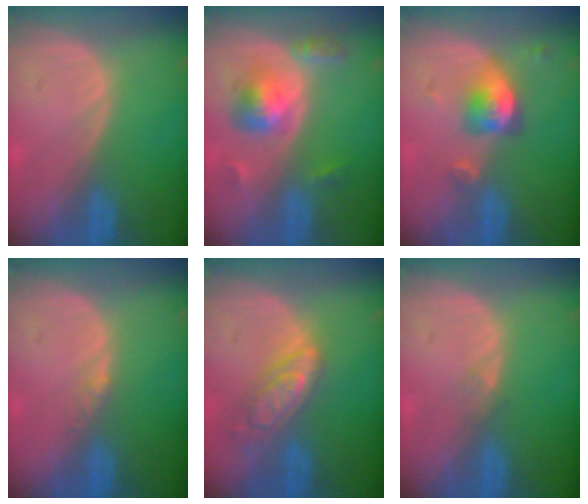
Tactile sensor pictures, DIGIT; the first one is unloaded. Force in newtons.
{"total": 6.0, "press": 5.4, "slide": 2.7}
{"total": 5.1, "press": 4.7, "slide": 1.9}
{"total": 1.4, "press": 1.1, "slide": 0.8}
{"total": 6.4, "press": 5.6, "slide": 3.1}
{"total": 0.8, "press": 0.8, "slide": 0.0}